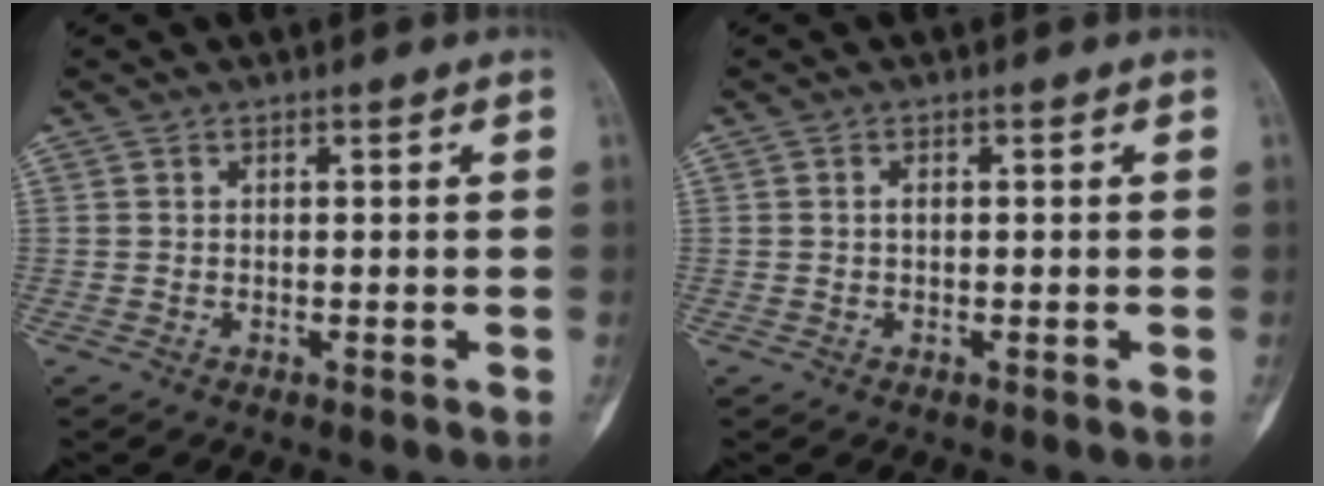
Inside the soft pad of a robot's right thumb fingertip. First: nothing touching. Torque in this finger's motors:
{"motor_torque": [0.07, 0.27, -0.08, 0.01, -0.02]}